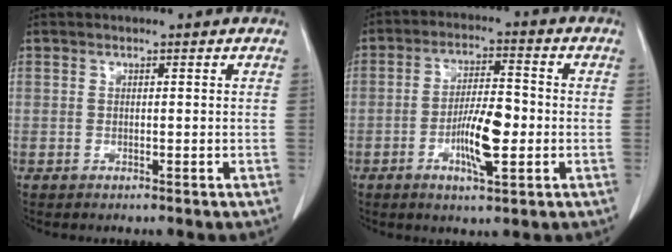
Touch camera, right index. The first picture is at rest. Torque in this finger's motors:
{"motor_torque": [-0.09, 0.10, 0.06, 0.04]}